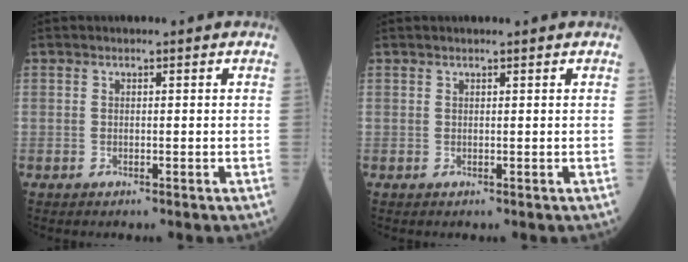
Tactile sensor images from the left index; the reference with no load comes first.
{"total": 1.3, "force": [1.2, -0.1, 0.6], "torque": [-0.008, 0.012, 0.021]}